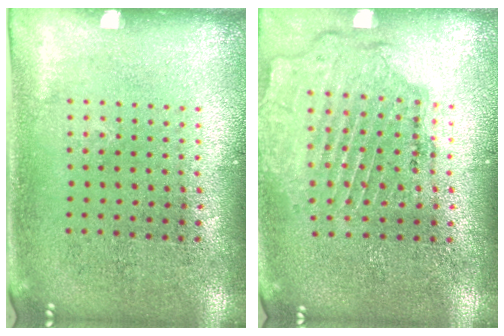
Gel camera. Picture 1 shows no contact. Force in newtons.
{"total": 1.6, "press": 1.5, "slide": 0.4}